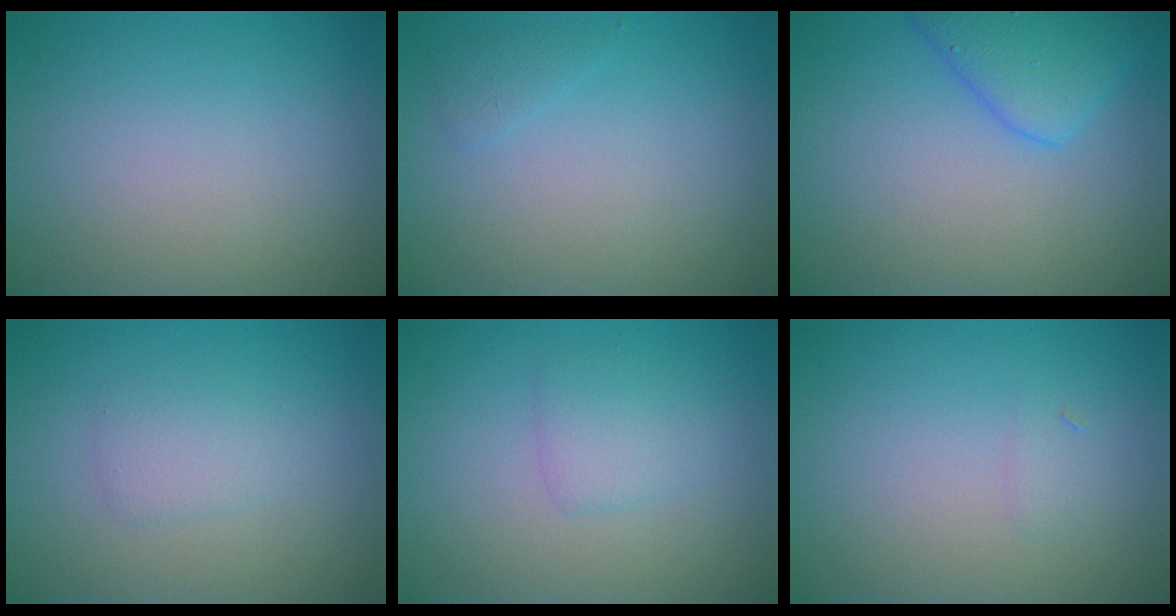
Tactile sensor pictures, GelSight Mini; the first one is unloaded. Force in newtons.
{"total": 0.9, "press": 0.9, "slide": 0.1}
{"total": 2.9, "press": 2.9, "slide": 0.0}
{"total": 1.5, "press": 1.5, "slide": 0.1}
{"total": 1.8, "press": 1.8, "slide": 0.1}
{"total": 0.6, "press": 0.6, "slide": 0.0}